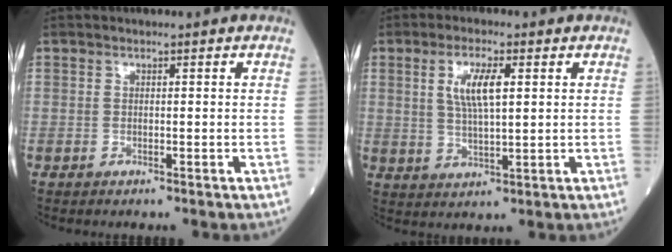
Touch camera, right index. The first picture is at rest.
{"total": 6.2, "force": [1.8, 1.4, 5.7], "torque": [-0.115, 0.004, 0.040]}